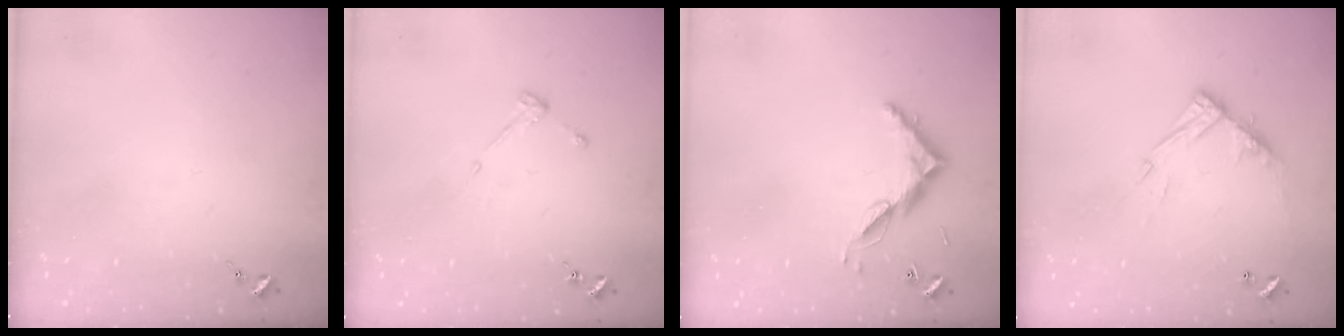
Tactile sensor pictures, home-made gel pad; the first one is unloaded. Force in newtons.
{"total": 3.0, "press": 3.0, "slide": 0.6}
{"total": 8.7, "press": 8.7, "slide": 0.5}
{"total": 12.8, "press": 12.8, "slide": 1.0}